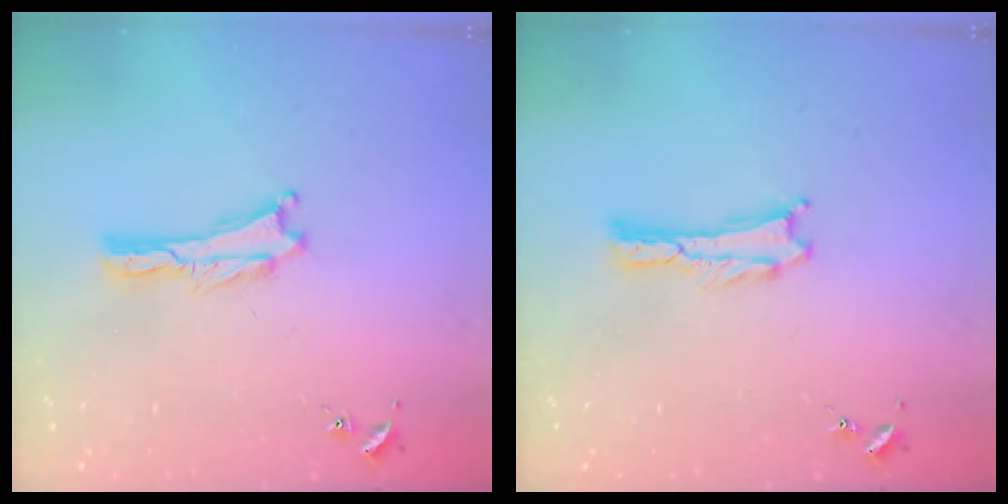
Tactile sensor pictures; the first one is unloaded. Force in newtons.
{"total": 0.0}